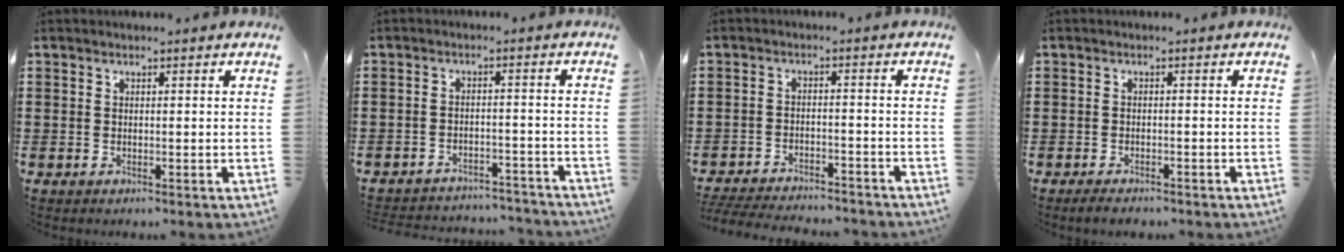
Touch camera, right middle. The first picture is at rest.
{"total": 3.3, "force": [-3.3, 0.3, 0.1], "torque": [-0.006, 0.003, -0.071]}
{"total": 4.6, "force": [-4.6, 0.4, 0.7], "torque": [-0.025, -0.002, -0.094]}
{"total": 1.6, "force": [-1.5, 0.3, 0.5], "torque": [-0.013, -0.001, -0.029]}